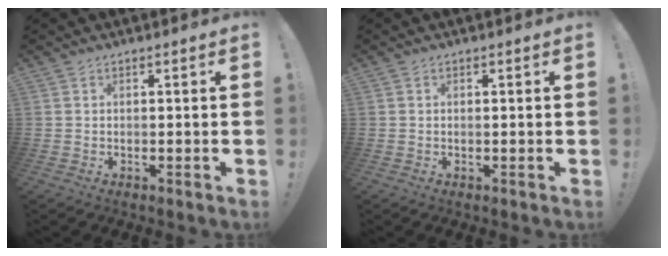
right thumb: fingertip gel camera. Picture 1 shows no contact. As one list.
[{"total": 0.0}]